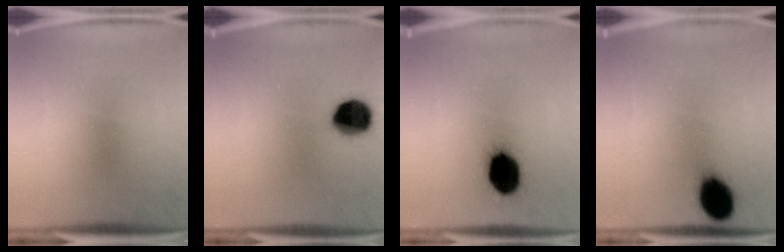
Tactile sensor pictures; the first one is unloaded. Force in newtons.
{"total": 11.6}
{"total": 15.6}
{"total": 13.2}